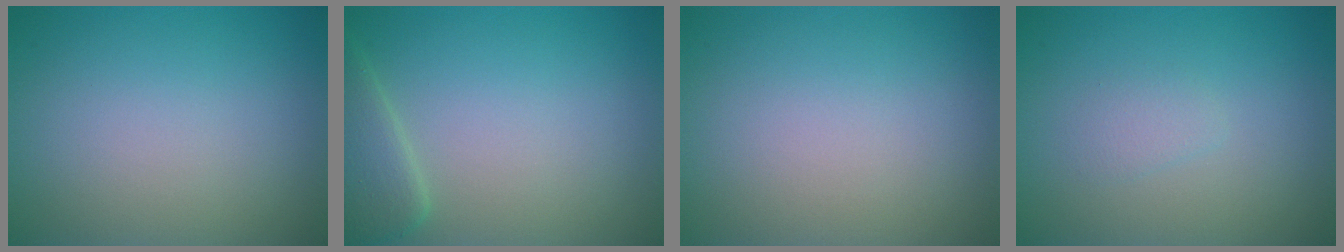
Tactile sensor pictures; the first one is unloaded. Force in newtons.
{"total": 2.8, "press": 2.8, "slide": 0.2}
{"total": 0.0}
{"total": 0.9, "press": 0.9, "slide": 0.0}